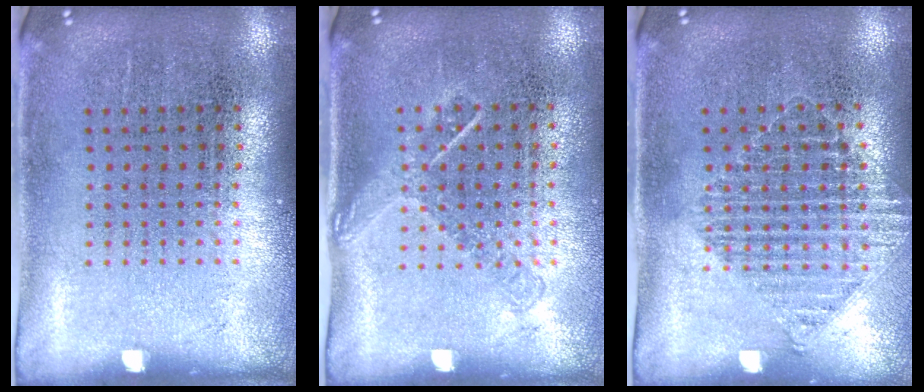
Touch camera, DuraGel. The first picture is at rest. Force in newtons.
{"total": 1.2, "press": 0.9, "slide": 0.9}
{"total": 1.1, "press": 1.1, "slide": 0.1}